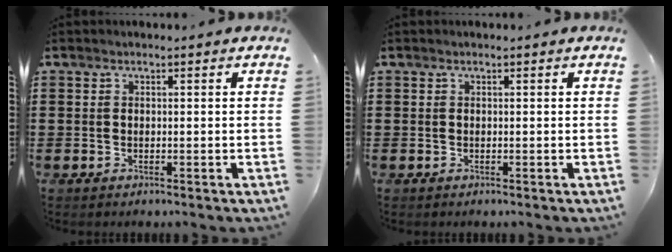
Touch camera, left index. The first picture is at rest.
{"total": 0.0}